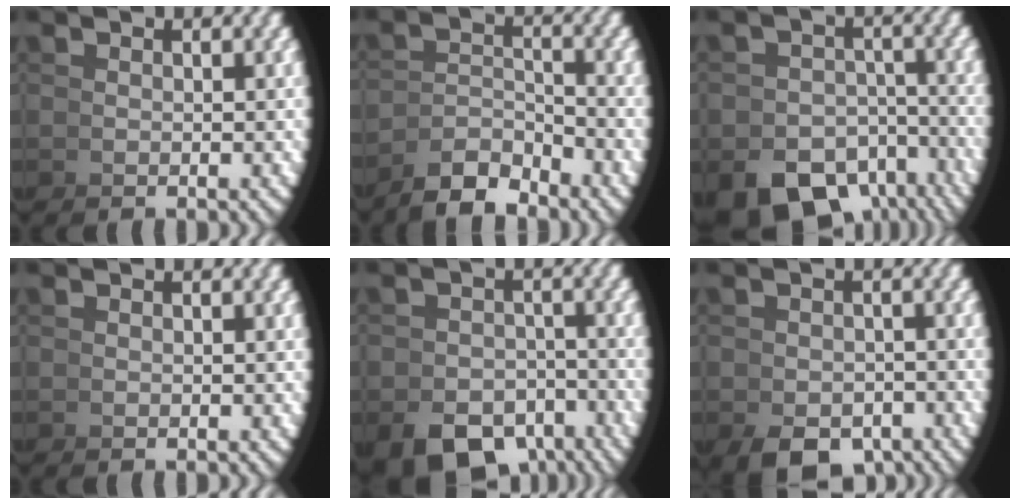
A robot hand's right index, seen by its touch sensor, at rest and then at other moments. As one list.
[{"total": 4.3, "force": [-3.5, 1.2, 2.2], "torque": [-0.039, -0.009, -0.055]}, {"total": 9.9, "force": [-6.6, 6.0, 4.3], "torque": [-0.064, -0.041, -0.095]}, {"total": 0.0}, {"total": 7.1, "force": [-5.4, 3.8, 2.6], "torque": [-0.015, -0.025, -0.083]}, {"total": 3.9, "force": [-3.2, 1.9, 1.3], "torque": [-0.009, -0.019, -0.043]}]